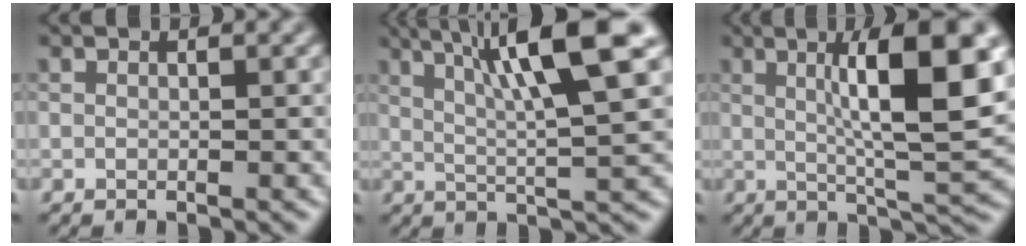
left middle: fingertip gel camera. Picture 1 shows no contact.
{"total": 9.8, "force": [4.1, 1.5, 8.8], "torque": [-0.123, 0.015, 0.065]}
{"total": 10.3, "force": [2.3, 1.9, 9.8], "torque": [-0.136, 0.003, 0.040]}